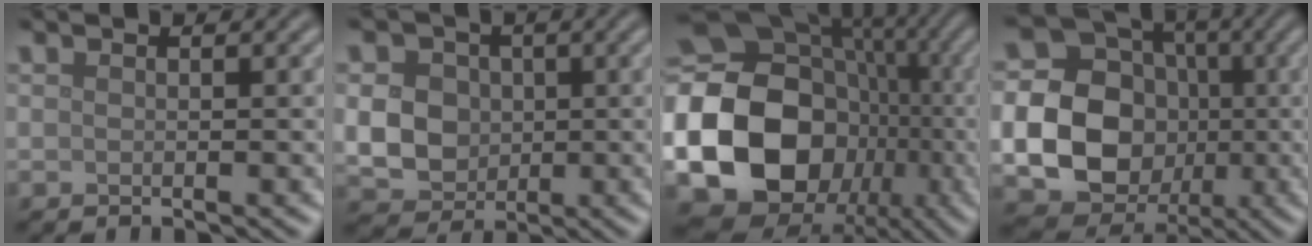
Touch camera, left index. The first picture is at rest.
{"total": 6.9, "force": [0.4, 6.0, 3.4], "torque": [-0.067, 0.013, -0.005]}
{"total": 23.1, "force": [-4.7, 19.9, 10.9], "torque": [-0.228, -0.036, -0.112]}
{"total": 16.7, "force": [-1.3, 15.6, 6.1], "torque": [-0.159, -0.006, -0.044]}